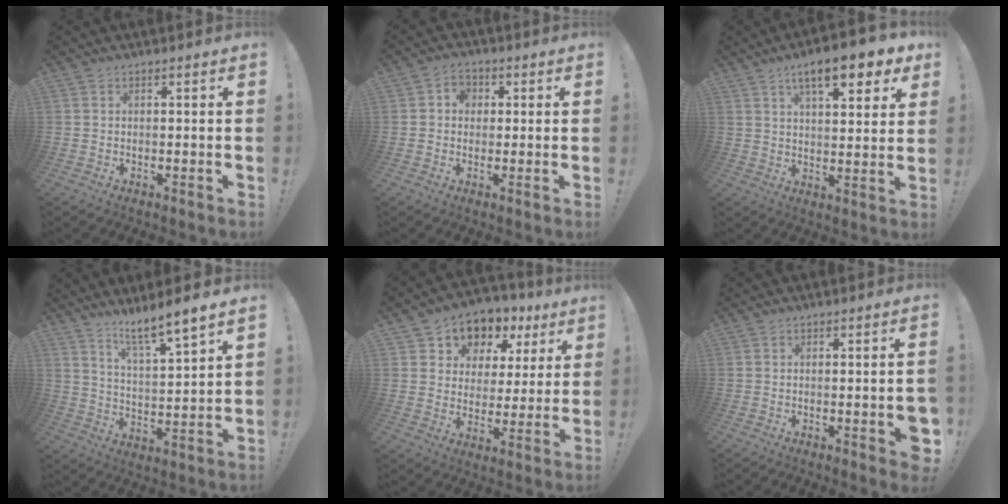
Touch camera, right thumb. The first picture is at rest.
{"total": 4.3, "force": [0.3, 3.9, 1.9], "torque": [-0.030, 0.005, 0.006]}
{"total": 12.4, "force": [7.2, 3.5, 9.4], "torque": [-0.135, -0.036, 0.113]}
{"total": 8.8, "force": [7.3, 0.0, 4.9], "torque": [-0.080, -0.058, 0.121]}
{"total": 9.1, "force": [5.5, 6.8, 2.5], "torque": [-0.038, -0.050, 0.106]}
{"total": 4.6, "force": [-1.3, 0.9, 4.3], "torque": [-0.048, -0.005, -0.018]}